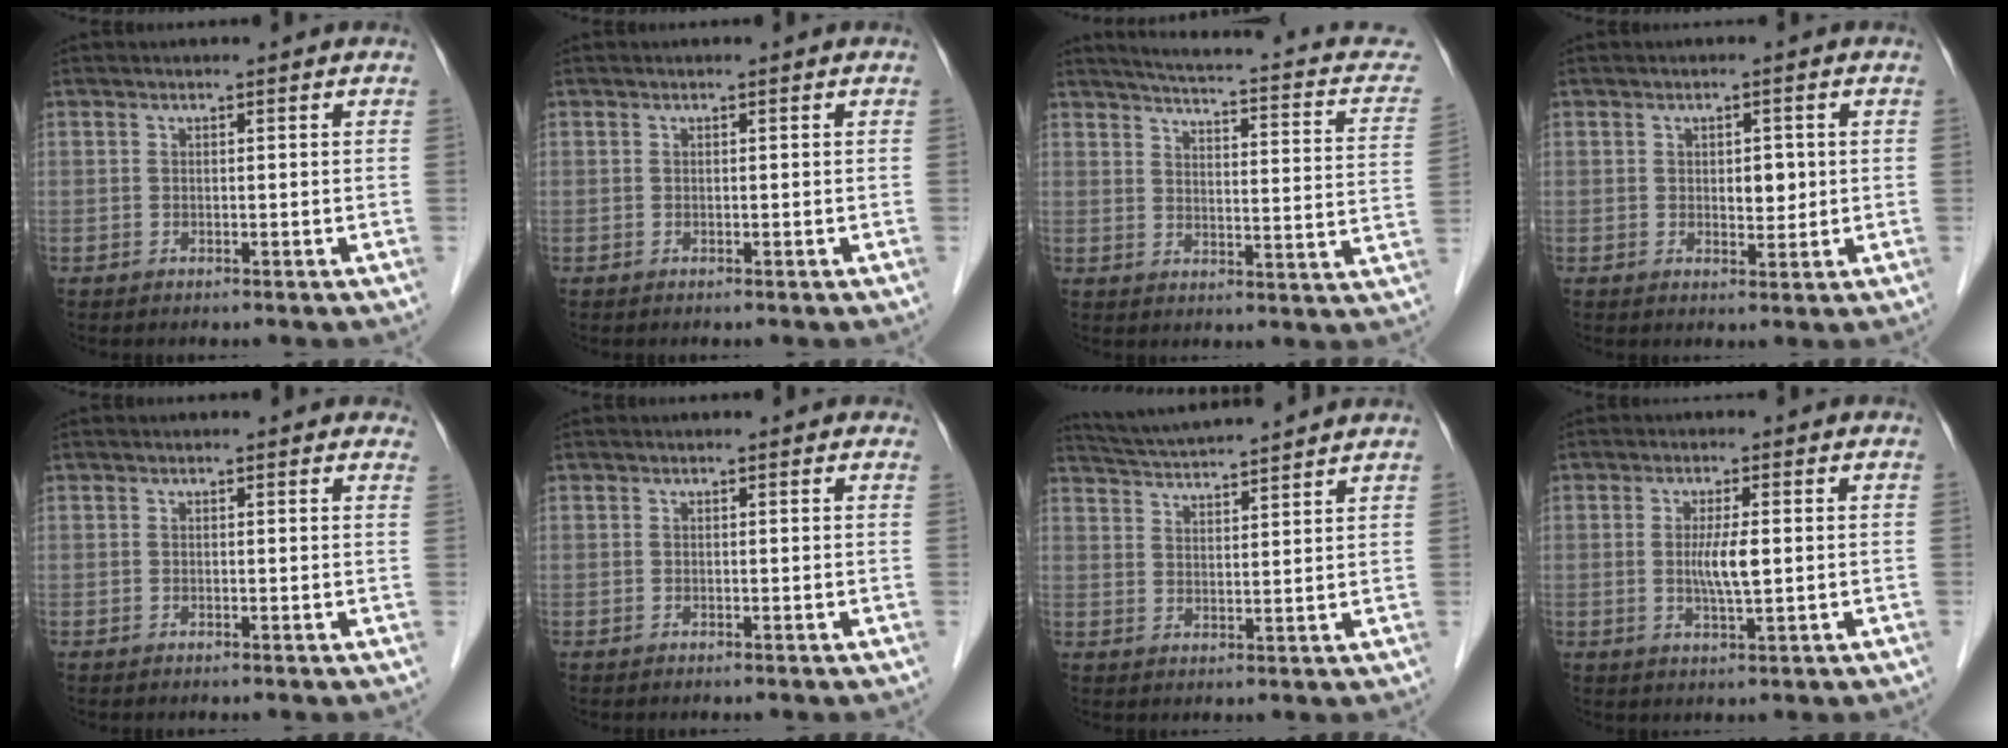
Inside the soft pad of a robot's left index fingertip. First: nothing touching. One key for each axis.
{"total": 0.0}
{"total": 16.1, "fx": 12.4, "fy": 4.1, "fz": 9.4, "tx": -0.120, "ty": -0.004, "tz": 0.128}
{"total": 2.7, "fx": 0.3, "fy": 1.6, "fz": 2.2, "tx": -0.029, "ty": 0.000, "tz": 0.008}
{"total": 3.4, "fx": 3.0, "fy": 1.0, "fz": 1.2, "tx": -0.003, "ty": 0.002, "tz": 0.017}
{"total": 1.5, "fx": 1.3, "fy": 0.5, "fz": 0.6, "tx": -0.008, "ty": 0.006, "tz": 0.006}
{"total": 12.3, "fx": 11.5, "fy": 0.0, "fz": 4.5, "tx": -0.087, "ty": 0.029, "tz": 0.172}
{"total": 4.2, "fx": 0.1, "fy": 0.4, "fz": 4.2, "tx": -0.081, "ty": -0.006, "tz": 0.003}